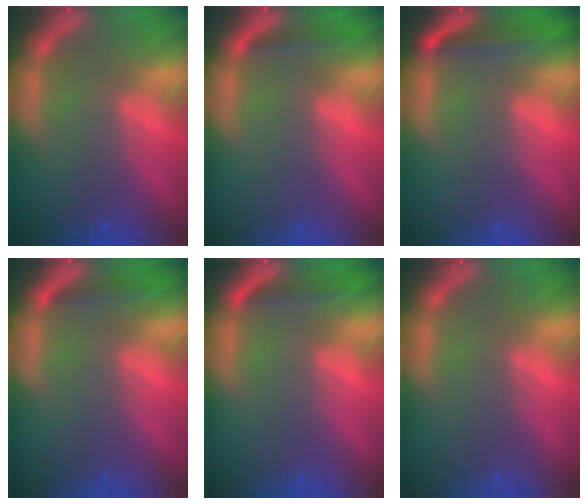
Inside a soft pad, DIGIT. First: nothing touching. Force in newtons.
{"total": 1.4}
{"total": 4.0}
{"total": 1.4}
{"total": 1.9}
{"total": 0.0}